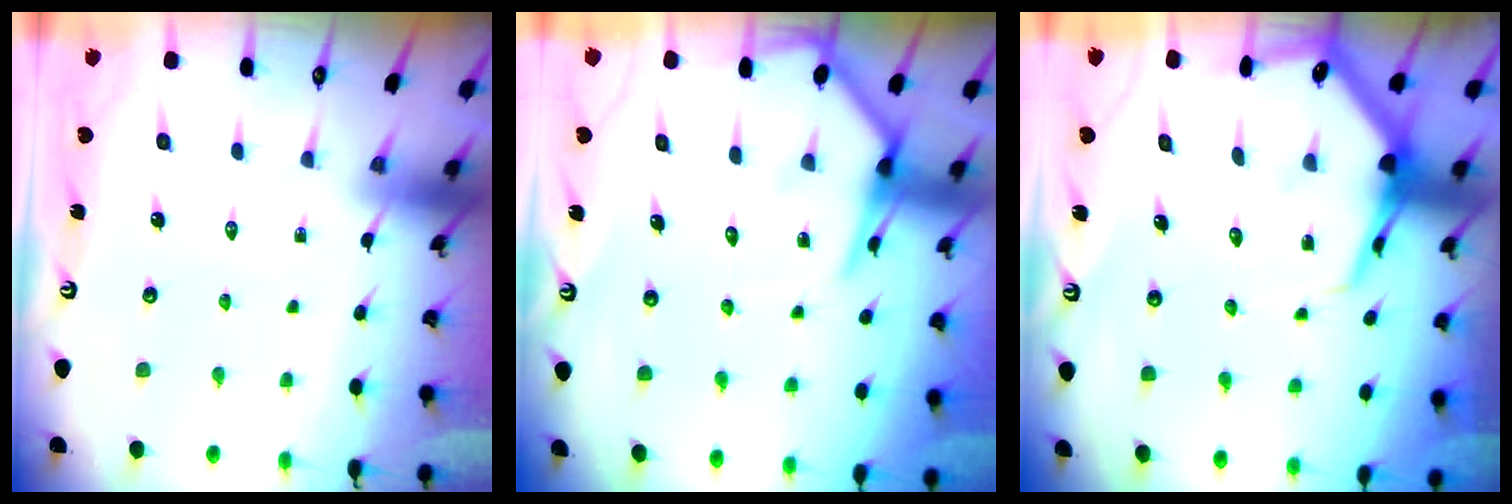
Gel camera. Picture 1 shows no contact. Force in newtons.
{"total": 7.7, "press": 7.7, "slide": 0.8}
{"total": 9.4, "press": 9.4, "slide": 1.0}